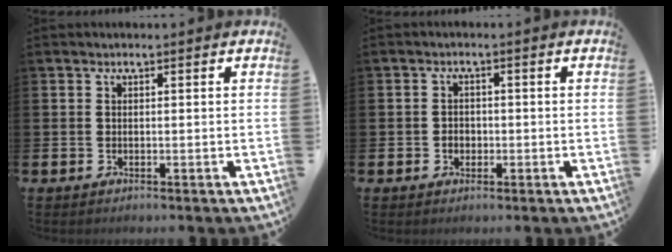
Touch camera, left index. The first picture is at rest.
{"total": 1.7, "force": [-0.5, 1.5, 0.7], "torque": [-0.007, 0.004, -0.014]}